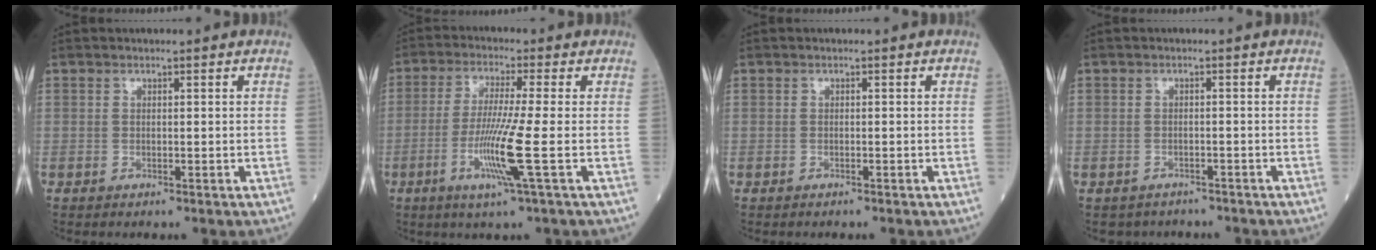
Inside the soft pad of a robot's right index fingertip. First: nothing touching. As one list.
[{"total": 9.0, "force": [-2.7, -1.1, 8.5], "torque": [-0.177, -0.021, -0.055]}, {"total": 1.2, "force": [-0.9, 0.6, 0.7], "torque": [-0.023, -0.002, -0.009]}, {"total": 5.9, "force": [-4.9, 3.2, 0.6], "torque": [-0.010, 0.012, -0.066]}]